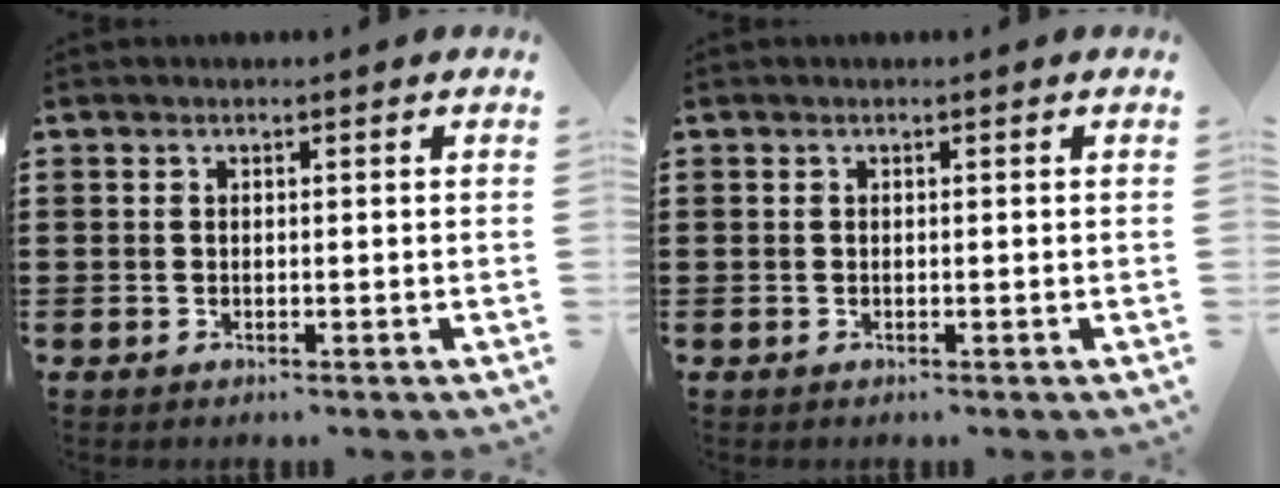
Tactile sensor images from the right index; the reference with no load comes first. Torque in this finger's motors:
{"motor_torque": [-0.91, 1.22, -0.02, -0.01]}